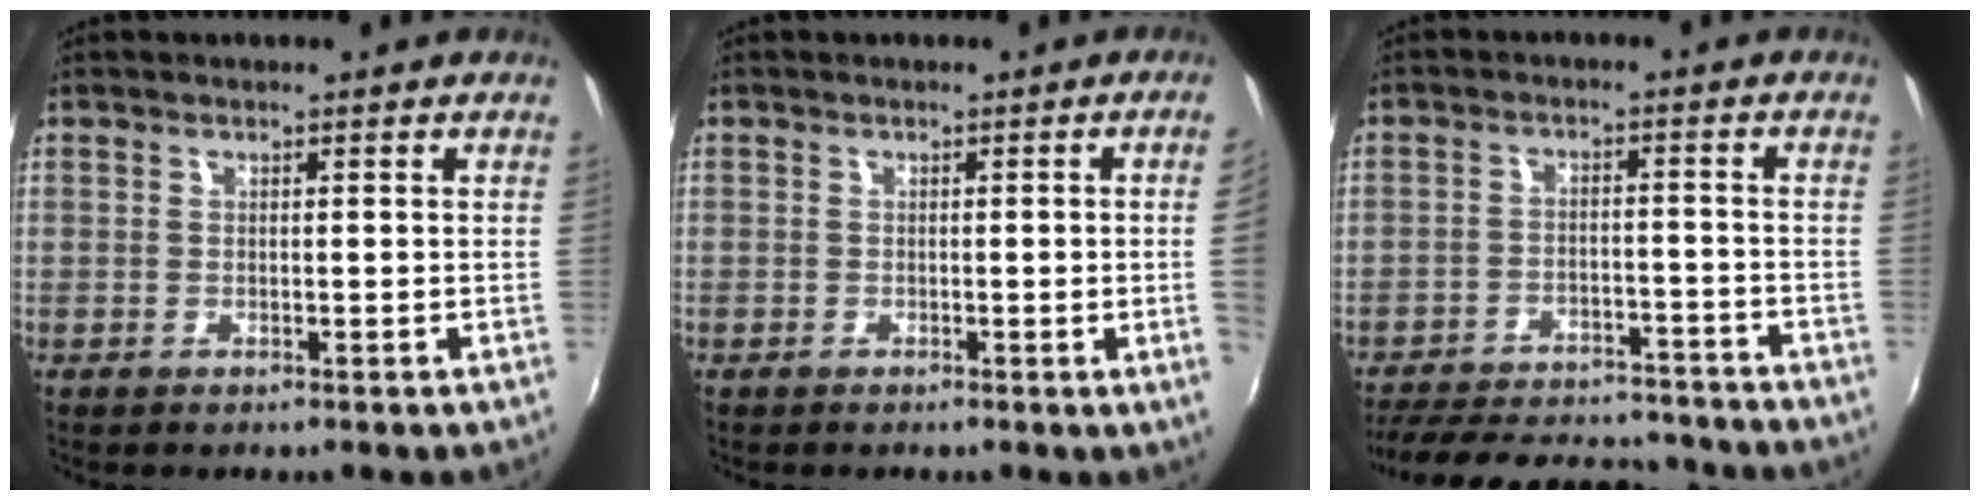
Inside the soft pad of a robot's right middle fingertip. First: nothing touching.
{"total": 3.2, "force": [0.0, -1.8, 2.7], "torque": [-0.042, -0.012, 0.005]}
{"total": 21.2, "force": [-18.3, 7.2, 7.9], "torque": [-0.174, 0.014, -0.240]}